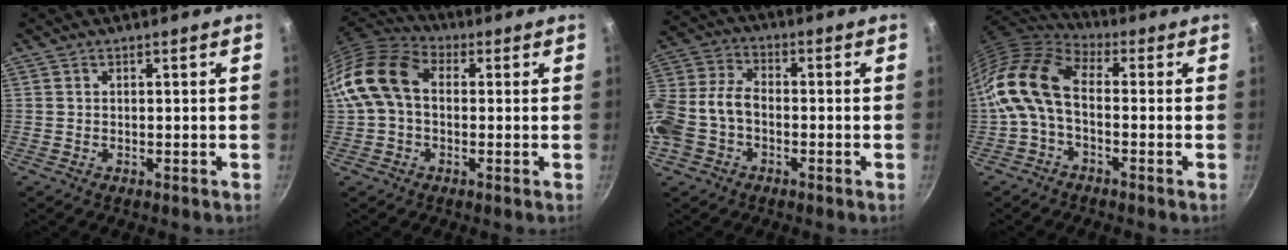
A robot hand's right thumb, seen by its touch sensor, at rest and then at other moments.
{"total": 12.7, "force": [0.9, 8.9, 9.0], "torque": [-0.153, 0.031, -0.002]}
{"total": 12.8, "force": [-3.7, 8.8, 8.5], "torque": [-0.178, 0.041, -0.084]}
{"total": 14.0, "force": [-1.5, 8.3, 11.1], "torque": [-0.219, 0.034, -0.049]}